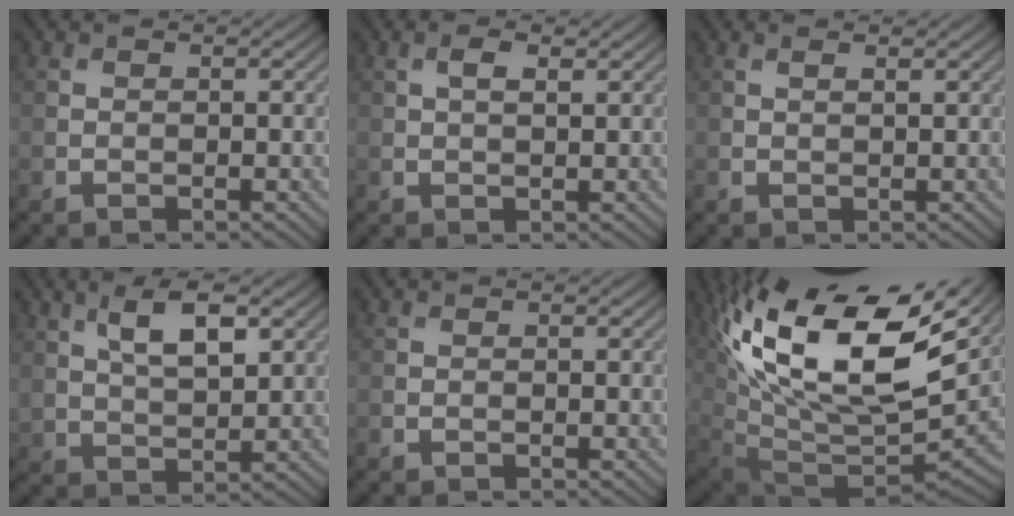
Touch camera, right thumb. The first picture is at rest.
{"total": 2.2, "force": [0.9, 0.8, 1.8], "torque": [-0.039, 0.001, 0.017]}
{"total": 1.0, "force": [0.7, 0.1, 0.8], "torque": [-0.014, -0.001, 0.012]}
{"total": 6.8, "force": [3.2, 3.0, 5.3], "torque": [-0.107, 0.002, 0.063]}
{"total": 0.0}
{"total": 18.9, "force": [9.6, 9.0, 13.5], "torque": [-0.269, 0.014, 0.179]}